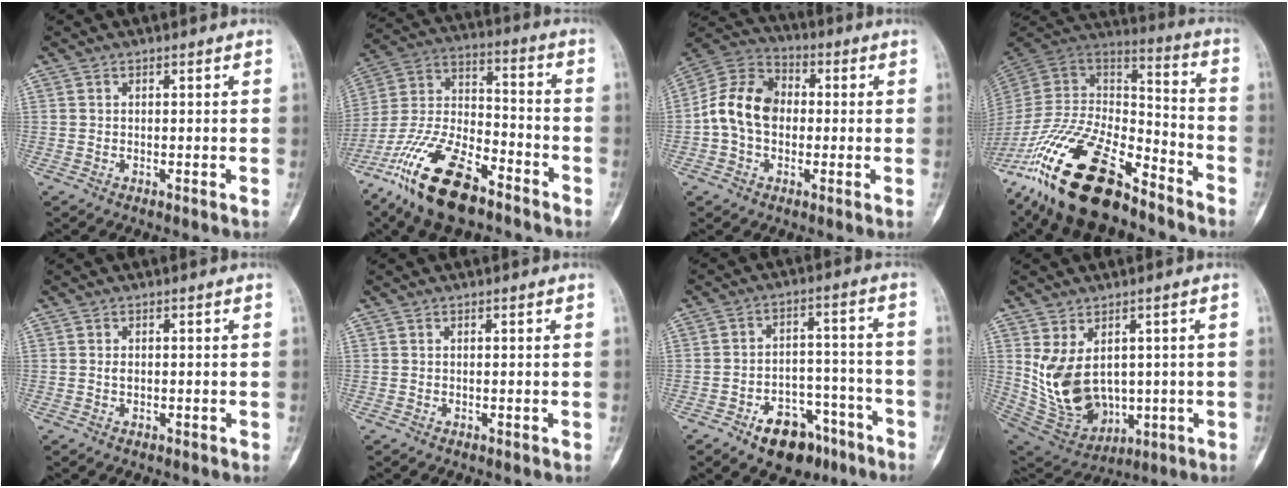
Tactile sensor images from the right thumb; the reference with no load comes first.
{"total": 20.8, "force": [-13.5, 8.3, 13.4], "torque": [-0.278, 0.058, -0.254]}
{"total": 12.6, "force": [-0.7, 9.4, 8.4], "torque": [-0.139, 0.035, -0.026]}
{"total": 26.2, "force": [-18.1, 10.0, 16.1], "torque": [-0.320, 0.054, -0.334]}
{"total": 1.2, "force": [-0.2, 0.9, 0.8], "torque": [-0.008, 0.002, -0.006]}
{"total": 0.0}
{"total": 12.8, "force": [-8.0, 7.8, 6.3], "torque": [-0.050, 0.072, -0.114]}
{"total": 14.1, "force": [1.0, 10.0, 9.9], "torque": [-0.155, -0.009, 0.055]}